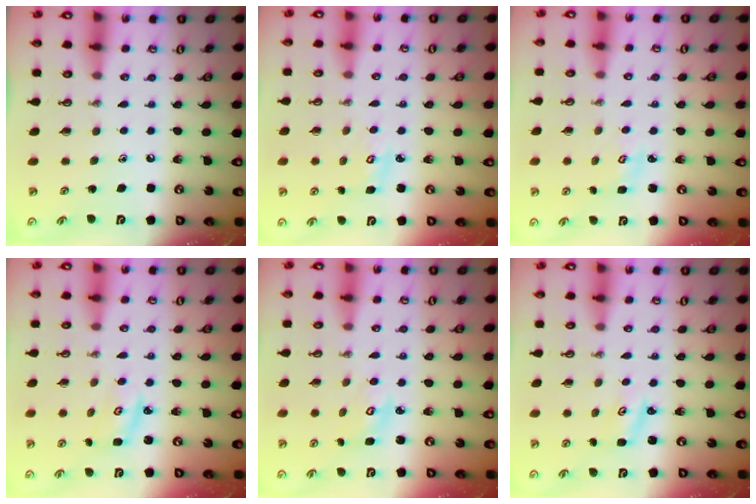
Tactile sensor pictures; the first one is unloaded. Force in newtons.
{"total": 2.9, "press": 2.9, "slide": 0.1}
{"total": 1.9, "press": 1.9, "slide": 0.2}
{"total": 2.8, "press": 2.8, "slide": 0.4}
{"total": 3.3, "press": 3.3, "slide": 0.4}
{"total": 2.0, "press": 2.0, "slide": 0.2}